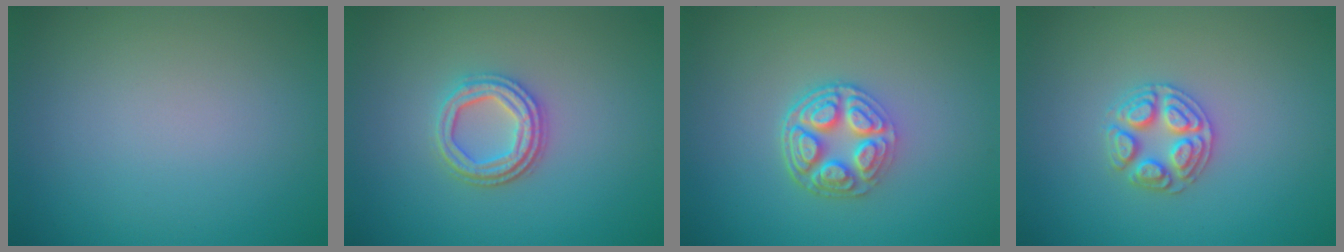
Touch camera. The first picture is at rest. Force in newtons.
{"total": 3.5, "press": 3.0, "slide": 1.8}
{"total": 4.8, "press": 3.6, "slide": 3.2}
{"total": 2.5, "press": 2.5, "slide": 0.4}